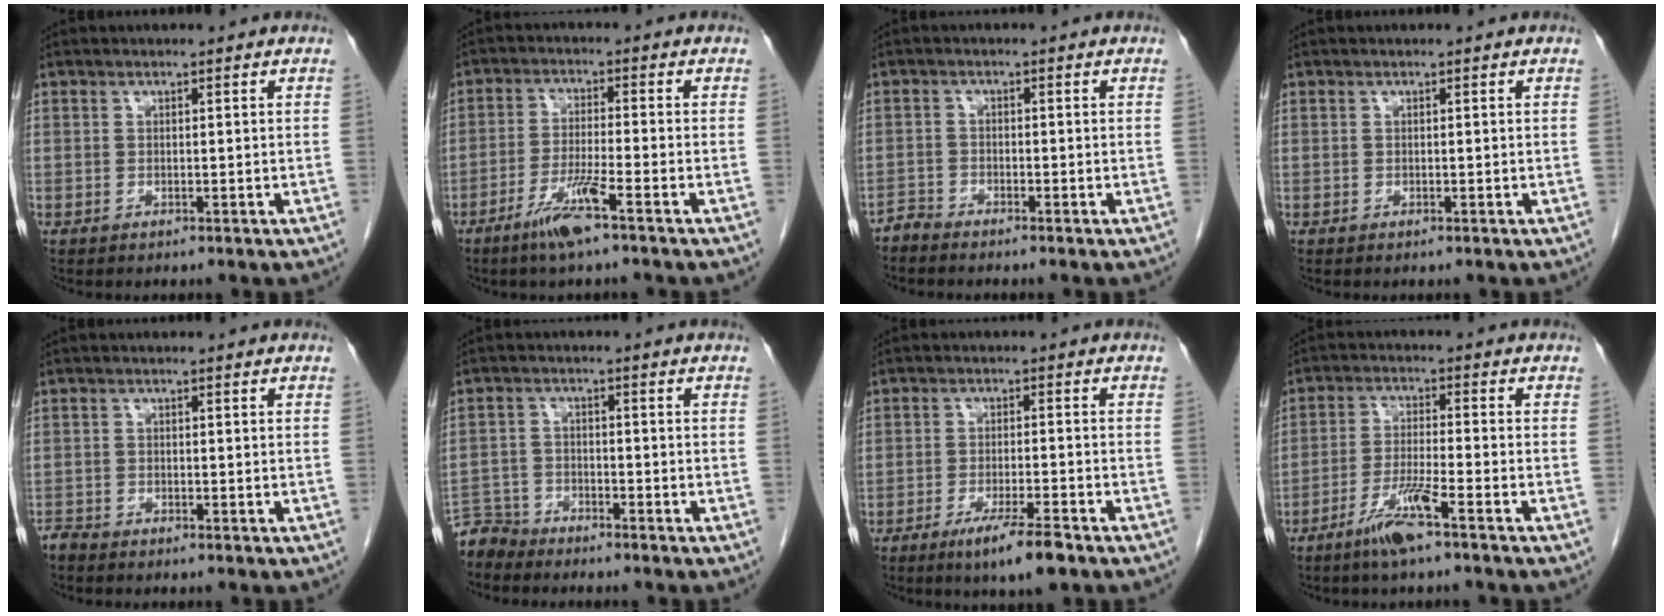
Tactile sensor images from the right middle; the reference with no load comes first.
{"total": 6.0, "force": [-3.8, -0.4, 4.7], "torque": [-0.093, -0.010, -0.076]}
{"total": 1.6, "force": [-1.6, -0.1, -0.3], "torque": [0.011, -0.006, -0.033]}
{"total": 0.0}
{"total": 1.2, "force": [-1.2, 0.1, -0.1], "torque": [-0.001, -0.004, -0.023]}
{"total": 4.3, "force": [-4.1, 0.9, -0.8], "torque": [0.019, -0.005, -0.080]}
{"total": 6.6, "force": [-4.4, 0.2, 5.0], "torque": [-0.093, -0.016, -0.072]}
{"total": 6.2, "force": [-4.1, -0.4, 4.7], "torque": [-0.095, -0.010, -0.082]}